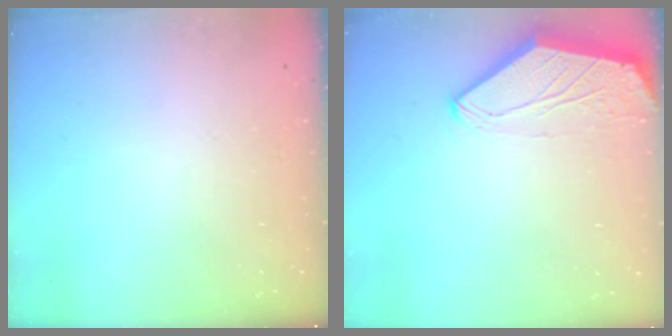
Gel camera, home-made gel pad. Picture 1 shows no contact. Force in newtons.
{"total": 0.0}